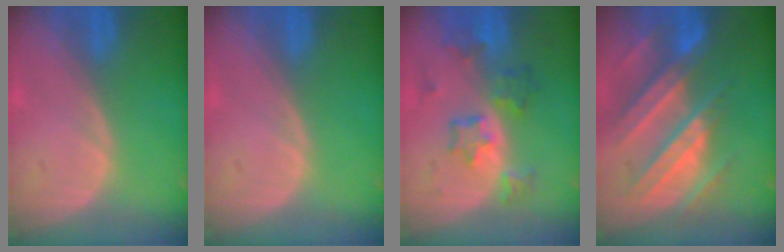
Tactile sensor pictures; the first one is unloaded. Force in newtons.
{"total": 0.0}
{"total": 7.2, "press": 6.4, "slide": 3.4}
{"total": 11.1, "press": 9.9, "slide": 5.1}